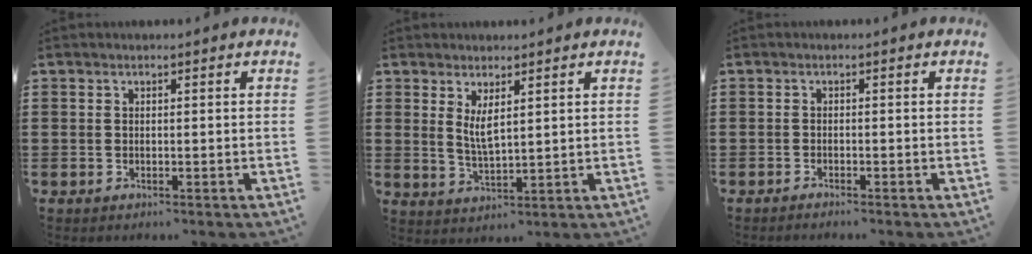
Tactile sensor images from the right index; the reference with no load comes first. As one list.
[{"total": 3.7, "force": [1.8, 1.3, 3.0], "torque": [-0.062, 0.001, 0.033]}, {"total": 0.8, "force": [-0.8, -0.2, 0.1], "torque": [-0.003, -0.002, -0.016]}]